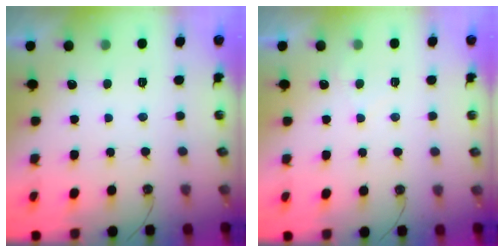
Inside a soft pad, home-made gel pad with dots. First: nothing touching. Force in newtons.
{"total": 3.8, "press": 3.7, "slide": 0.4}